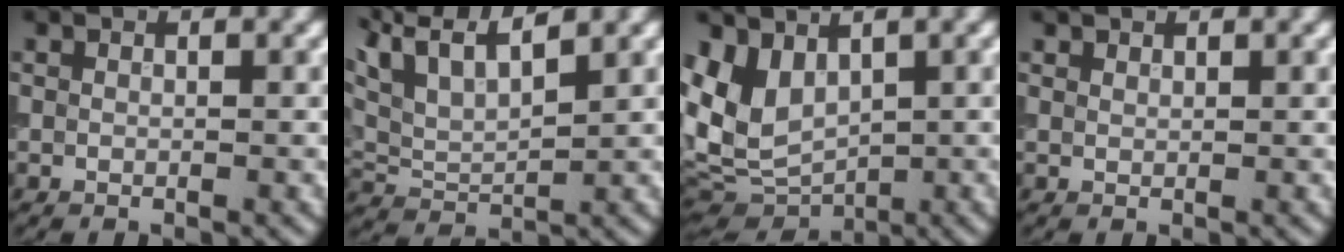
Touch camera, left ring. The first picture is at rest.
{"total": 7.9, "force": [5.3, 2.9, 5.2], "torque": [-0.119, 0.031, 0.083]}
{"total": 5.7, "force": [0.9, 3.9, 4.1], "torque": [-0.097, -0.009, 0.017]}
{"total": 1.1, "force": [0.9, 0.5, 0.3], "torque": [-0.012, 0.001, 0.021]}